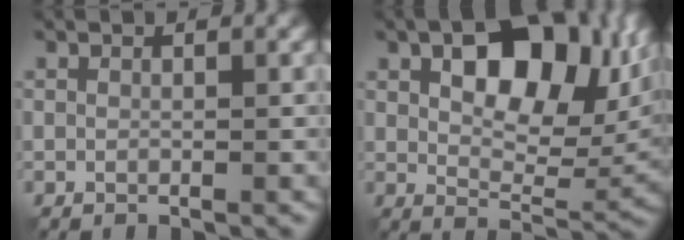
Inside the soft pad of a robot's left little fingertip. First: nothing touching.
{"total": 12.1, "force": [3.8, 6.5, 9.5], "torque": [-0.134, 0.006, 0.059]}